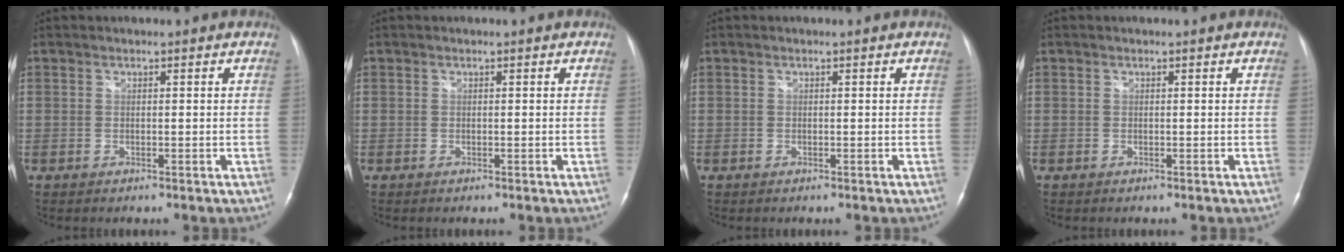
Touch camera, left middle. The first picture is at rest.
{"total": 0.0}
{"total": 0.0}
{"total": 0.0}